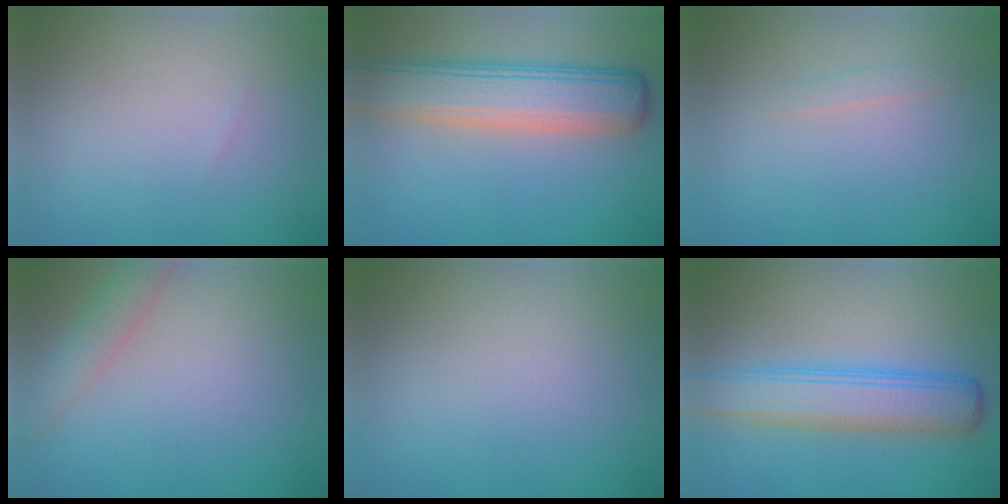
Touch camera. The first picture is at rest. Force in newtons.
{"total": 7.0, "press": 7.0, "slide": 0.6}
{"total": 0.7, "press": 0.7, "slide": 0.1}
{"total": 2.3, "press": 2.3, "slide": 0.1}
{"total": 0.0}
{"total": 5.6, "press": 5.6, "slide": 0.1}